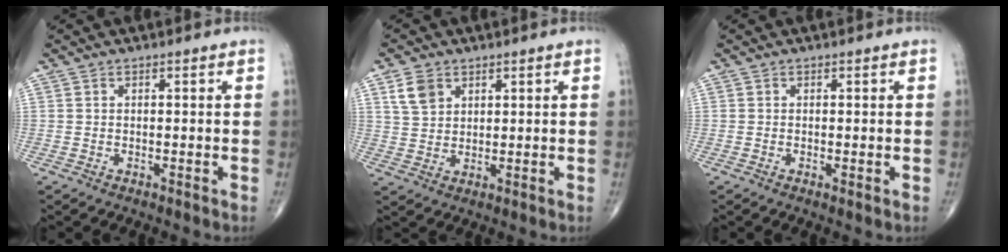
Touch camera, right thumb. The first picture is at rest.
{"total": 5.0, "force": [2.6, 3.5, 2.5], "torque": [-0.035, -0.009, 0.053]}
{"total": 0.6, "force": [-0.1, 0.2, 0.6], "torque": [-0.014, -0.004, -0.003]}